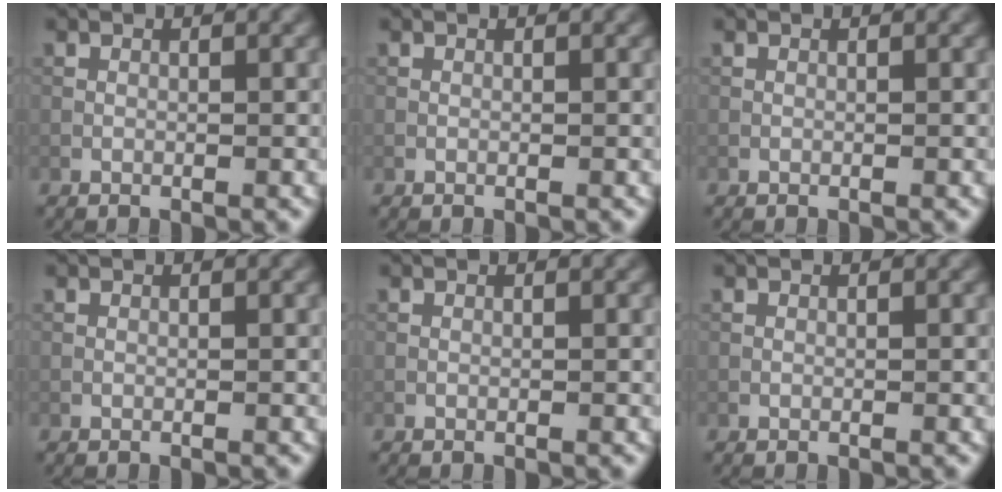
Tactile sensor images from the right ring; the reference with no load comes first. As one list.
[{"total": 0.0}, {"total": 0.0}, {"total": 0.0}, {"total": 0.0}, {"total": 0.0}]